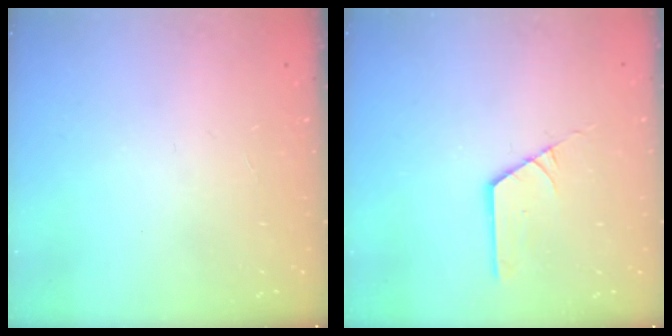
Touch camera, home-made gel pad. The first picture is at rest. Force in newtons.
{"total": 2.4, "press": 2.3, "slide": 0.3}